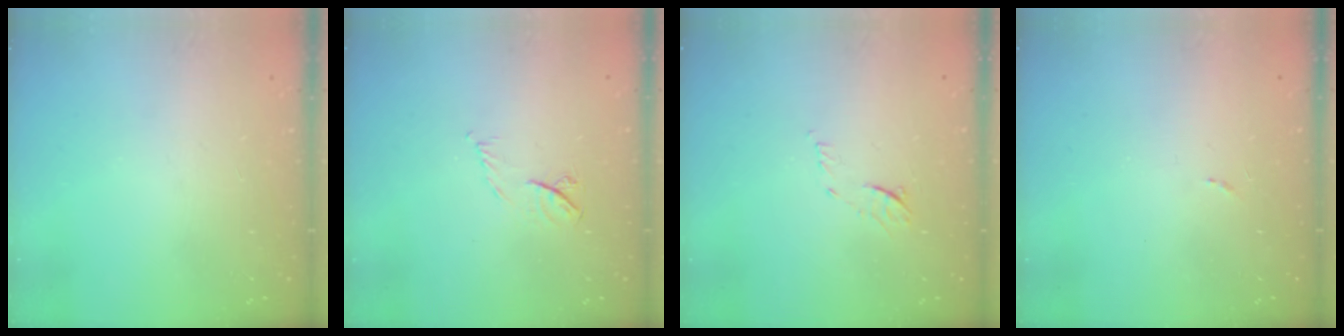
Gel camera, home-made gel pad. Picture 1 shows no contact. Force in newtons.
{"total": 5.2, "press": 5.1, "slide": 0.8}
{"total": 8.0, "press": 7.9, "slide": 1.0}
{"total": 4.2, "press": 4.1, "slide": 0.7}